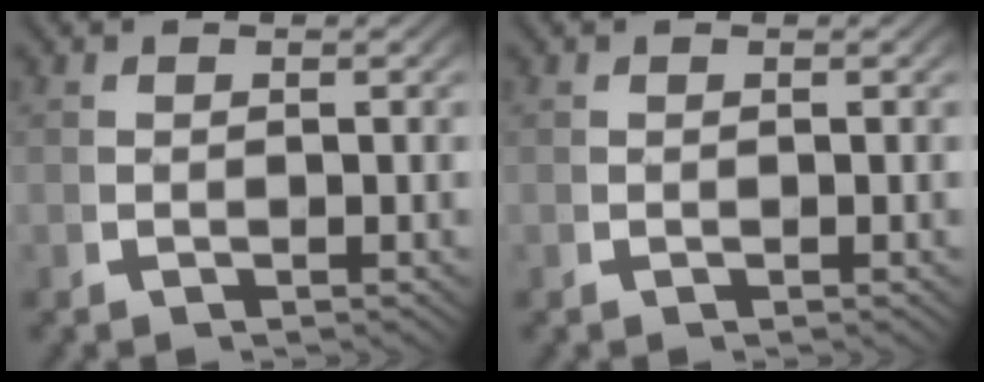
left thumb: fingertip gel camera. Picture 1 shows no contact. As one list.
[{"total": 0.0}]